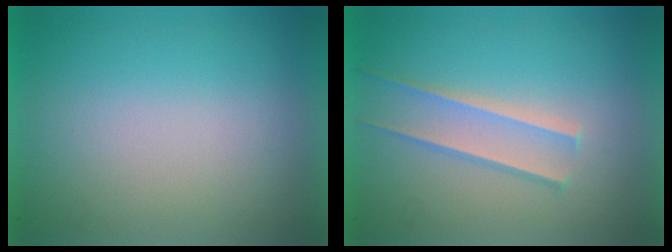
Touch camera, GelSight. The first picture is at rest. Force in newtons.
{"total": 1.6}